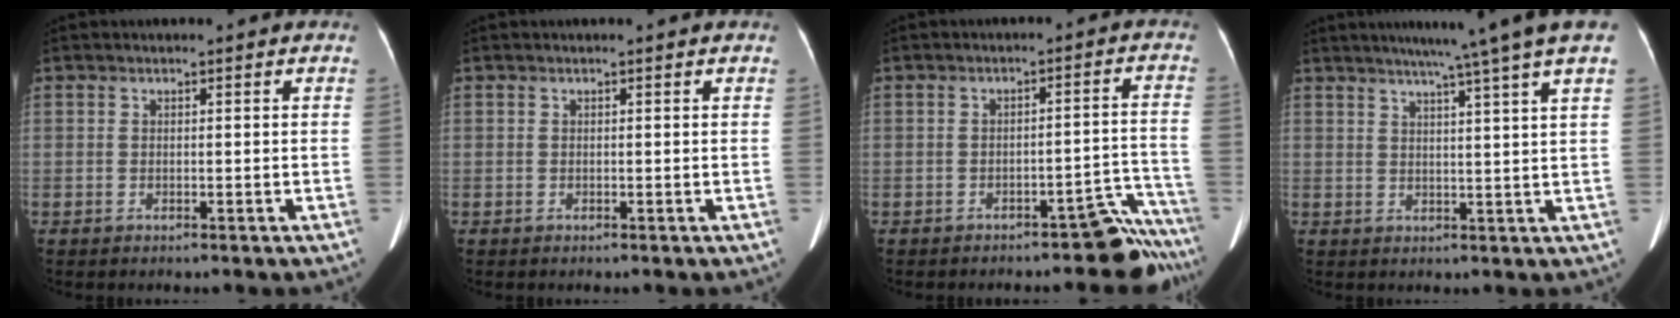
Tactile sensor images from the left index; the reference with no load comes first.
{"total": 0.7, "force": [0.7, 0.0, 0.2], "torque": [-0.011, 0.013, 0.007]}
{"total": 6.9, "force": [-6.3, 1.5, 2.4], "torque": [0.010, 0.036, -0.085]}
{"total": 10.9, "force": [8.1, -1.6, 7.1], "torque": [-0.102, 0.011, 0.091]}